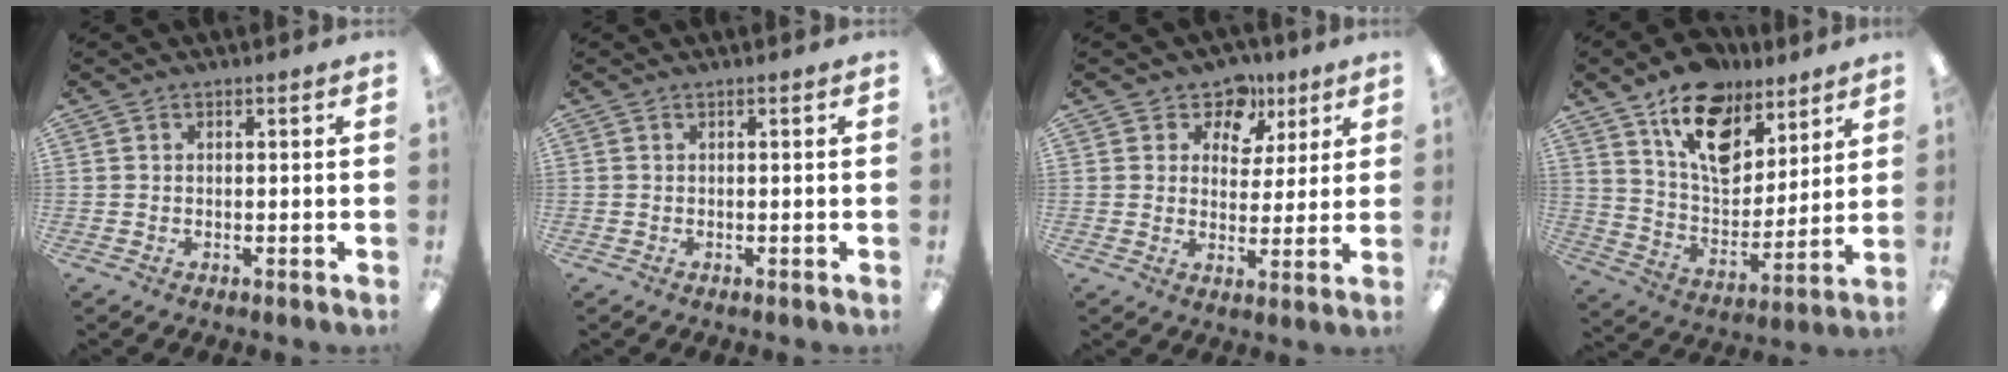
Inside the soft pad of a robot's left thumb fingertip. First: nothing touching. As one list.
[{"total": 0.0}, {"total": 8.5, "force": [5.7, 6.1, 1.5], "torque": [-0.028, -0.044, 0.104]}, {"total": 17.5, "force": [11.0, 10.3, 8.8], "torque": [-0.135, -0.061, 0.198]}]